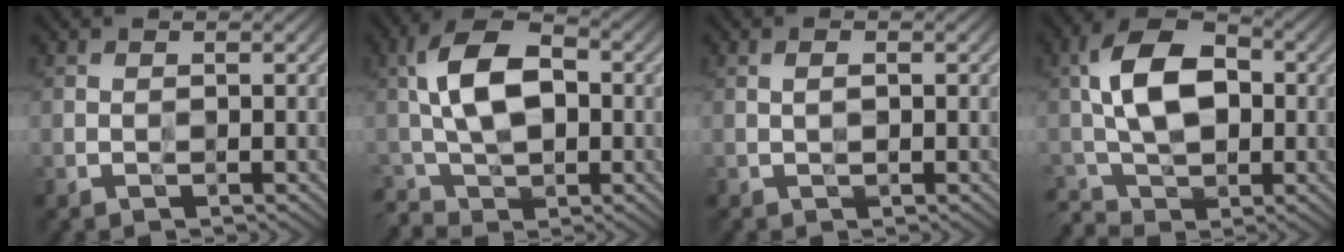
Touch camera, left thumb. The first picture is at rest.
{"total": 8.4, "force": [-0.5, 5.0, 6.8], "torque": [-0.148, 0.010, -0.016]}
{"total": 1.1, "force": [0.0, 0.3, 1.0], "torque": [-0.021, 0.003, 0.000]}
{"total": 9.4, "force": [-0.5, 5.8, 7.3], "torque": [-0.156, 0.012, -0.017]}